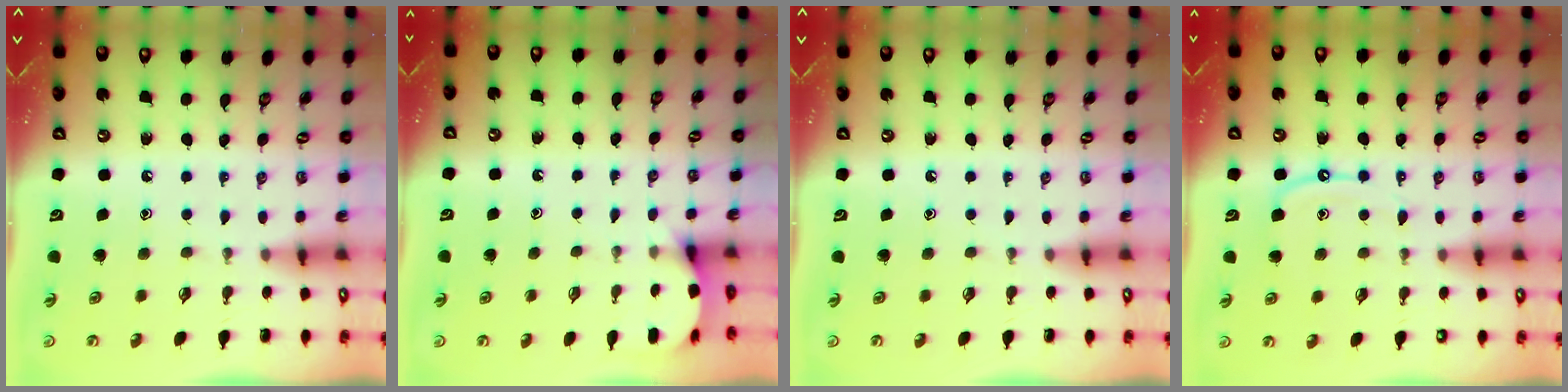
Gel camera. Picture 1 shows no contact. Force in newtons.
{"total": 4.1, "press": 4.0, "slide": 0.4}
{"total": 0.0}
{"total": 8.1, "press": 8.1, "slide": 0.8}